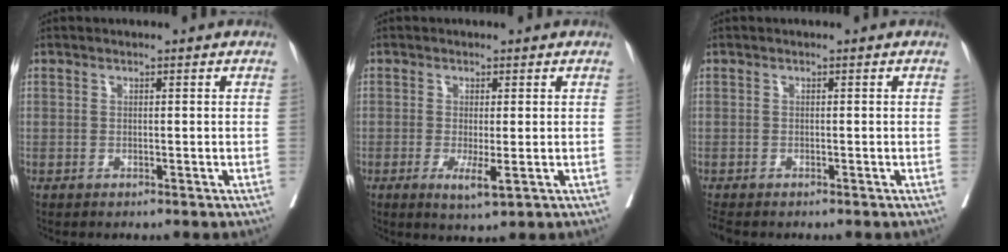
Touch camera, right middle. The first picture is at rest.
{"total": 3.6, "force": [-1.1, 0.5, 3.4], "torque": [-0.053, -0.009, -0.012]}
{"total": 1.8, "force": [-1.6, 0.4, 0.6], "torque": [-0.016, -0.008, -0.029]}